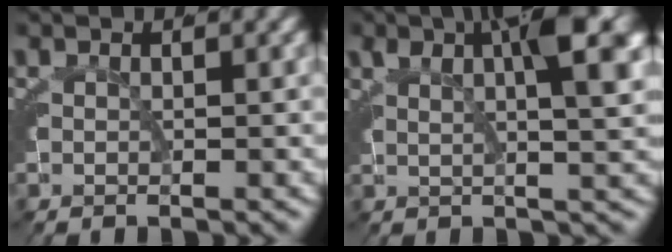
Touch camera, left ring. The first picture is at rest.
{"total": 6.0, "force": [2.5, 0.6, 5.5], "torque": [-0.062, 0.009, 0.040]}